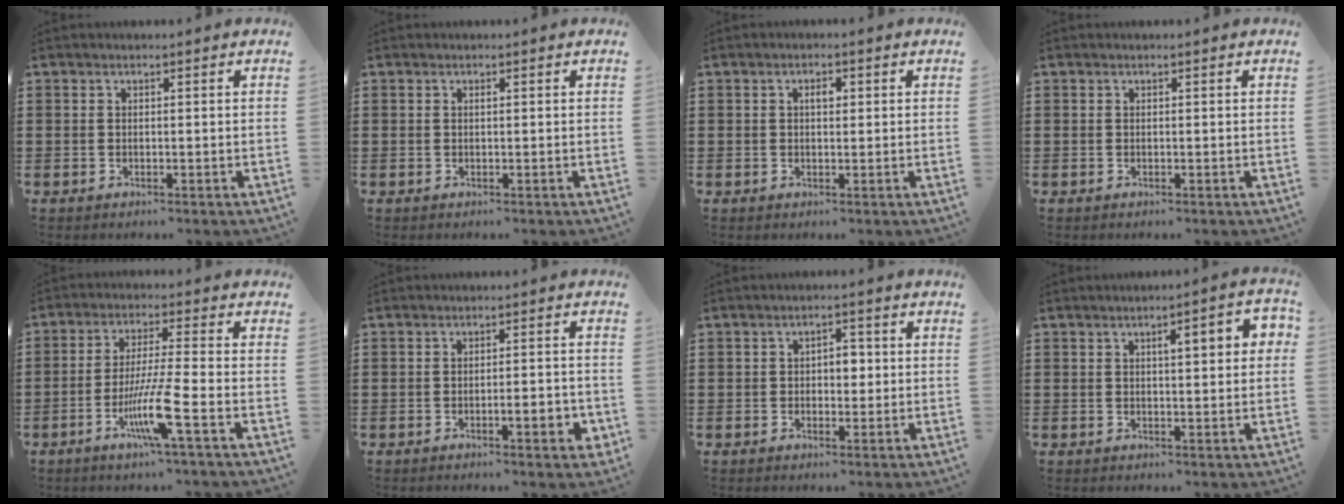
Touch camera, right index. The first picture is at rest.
{"total": 0.0}
{"total": 1.8, "force": [0.4, 0.9, 1.5], "torque": [-0.031, 0.009, 0.005]}
{"total": 0.0}
{"total": 8.7, "force": [-3.9, 0.0, 7.8], "torque": [-0.155, -0.015, -0.075]}
{"total": 3.3, "force": [-1.2, 0.7, 3.0], "torque": [-0.040, -0.001, -0.022]}
{"total": 3.0, "force": [-0.1, 1.9, 2.3], "torque": [-0.040, 0.004, -0.006]}
{"total": 4.1, "force": [0.9, 0.9, 3.9], "torque": [-0.058, 0.000, 0.008]}